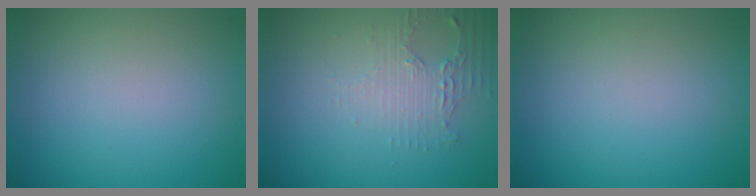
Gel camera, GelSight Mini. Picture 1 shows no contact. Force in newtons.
{"total": 2.2, "press": 2.1, "slide": 0.6}
{"total": 0.0}